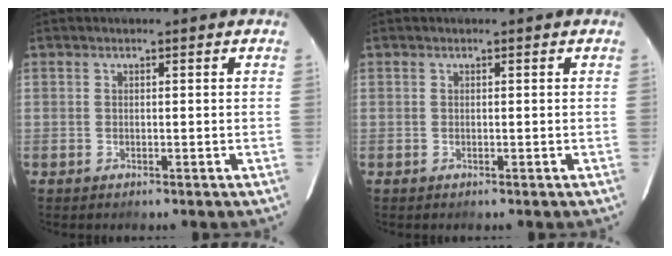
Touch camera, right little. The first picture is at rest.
{"total": 0.0}